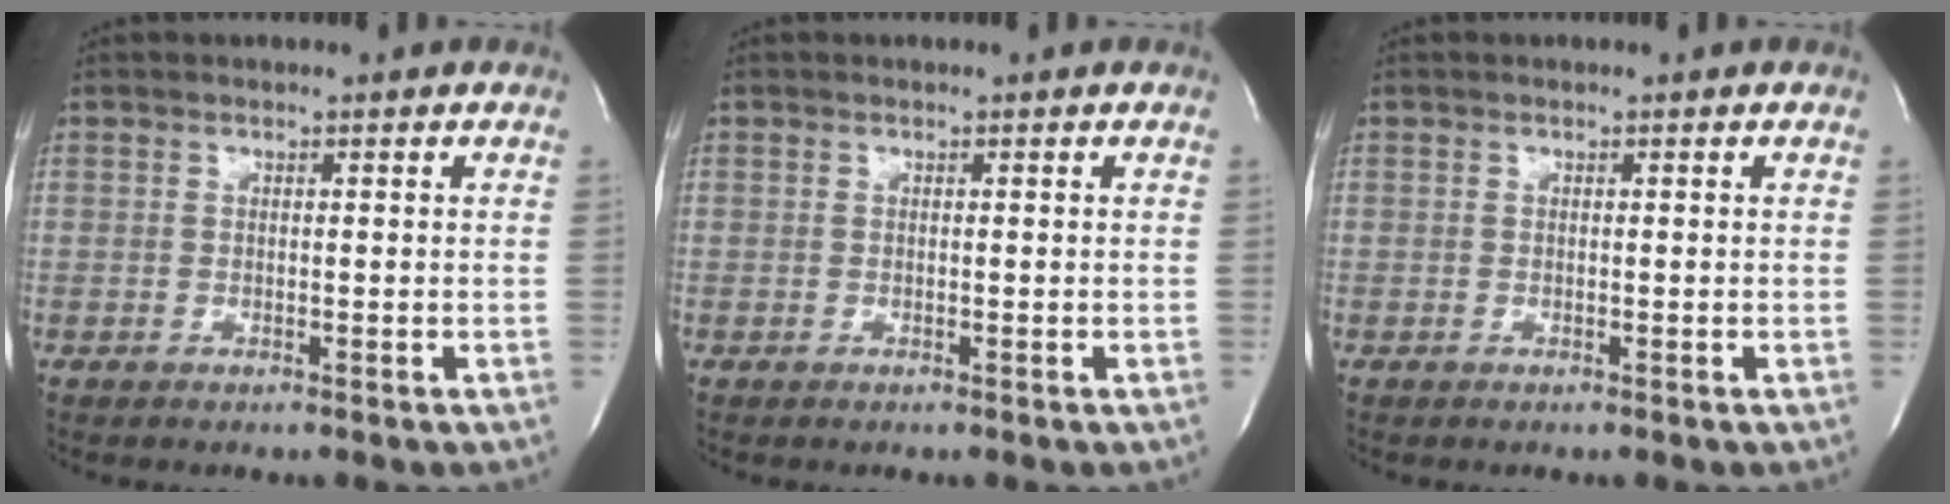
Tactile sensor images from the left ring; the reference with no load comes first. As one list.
[{"total": 0.0}, {"total": 0.0}]